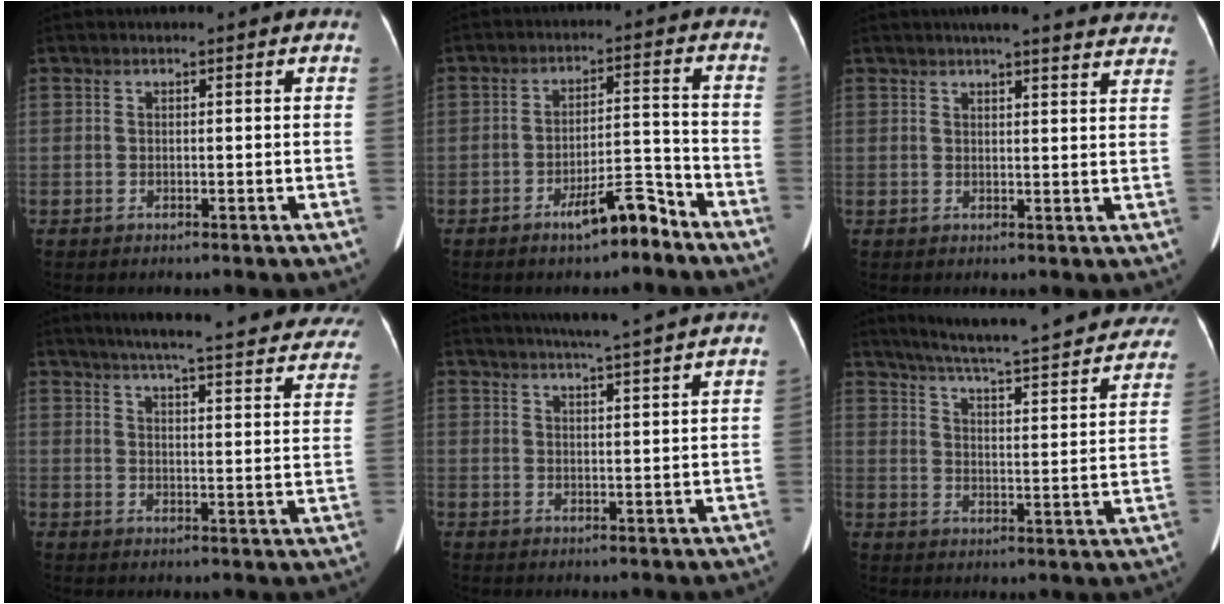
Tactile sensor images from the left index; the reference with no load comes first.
{"total": 6.8, "force": [-5.1, 1.3, 4.3], "torque": [-0.067, 0.009, -0.084]}
{"total": 16.7, "force": [15.4, 2.5, 6.0], "torque": [-0.059, 0.002, 0.170]}
{"total": 31.4, "force": [27.9, 4.1, 13.8], "torque": [-0.192, -0.050, 0.324]}
{"total": 9.7, "force": [8.4, -1.2, 4.6], "torque": [-0.069, 0.011, 0.106]}
{"total": 29.0, "force": [25.6, 4.0, 13.0], "torque": [-0.200, -0.046, 0.316]}